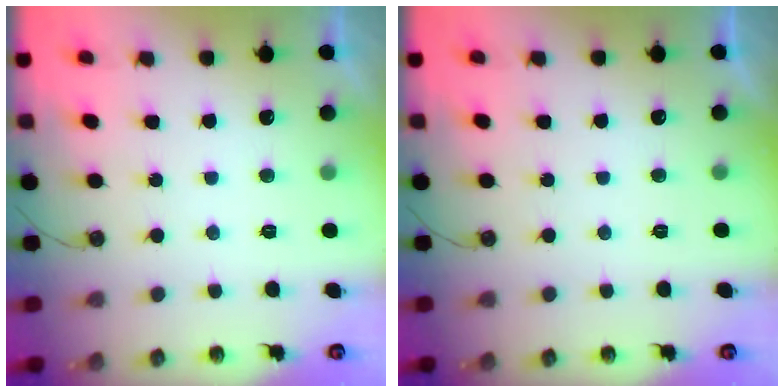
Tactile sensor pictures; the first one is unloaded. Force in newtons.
{"total": 0.0}